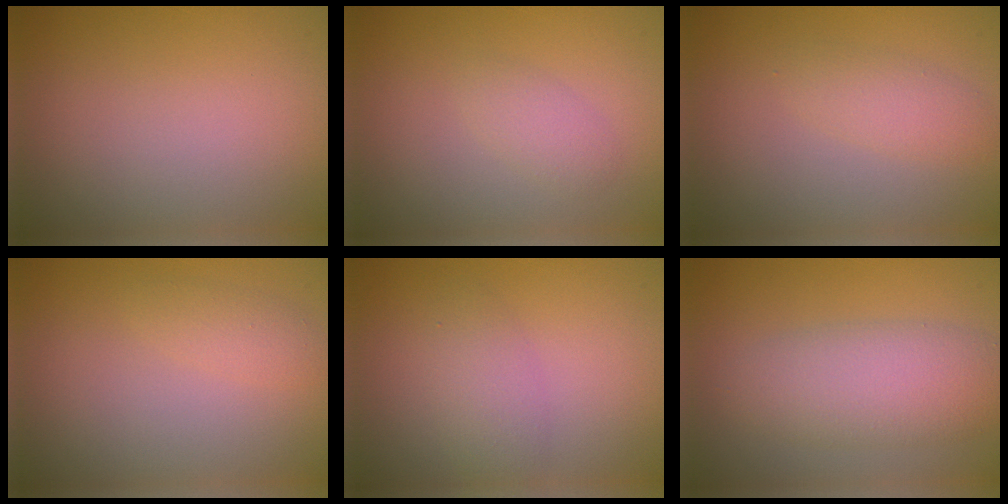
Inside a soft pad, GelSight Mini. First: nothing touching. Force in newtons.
{"total": 1.5, "press": 1.5, "slide": 0.0}
{"total": 2.0, "press": 2.0, "slide": 0.1}
{"total": 1.3, "press": 1.3, "slide": 0.0}
{"total": 2.4, "press": 2.4, "slide": 0.1}
{"total": 5.2, "press": 5.2, "slide": 0.1}